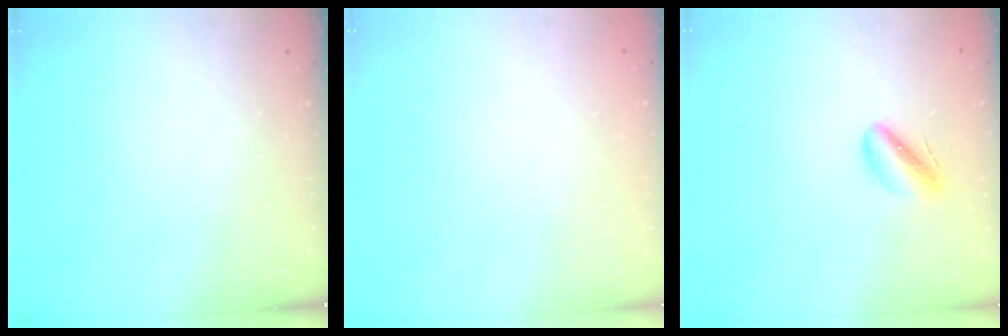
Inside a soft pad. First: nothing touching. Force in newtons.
{"total": 2.0, "press": 2.0, "slide": 0.1}
{"total": 6.1, "press": 5.9, "slide": 1.6}